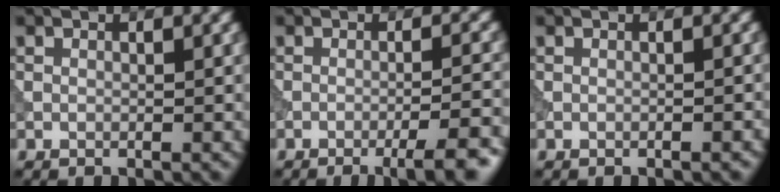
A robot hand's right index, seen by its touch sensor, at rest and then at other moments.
{"total": 5.6, "force": [-3.1, 1.1, 4.5], "torque": [-0.055, 0.010, -0.046]}
{"total": 0.8, "force": [-0.5, 0.1, 0.6], "torque": [-0.005, 0.003, -0.009]}